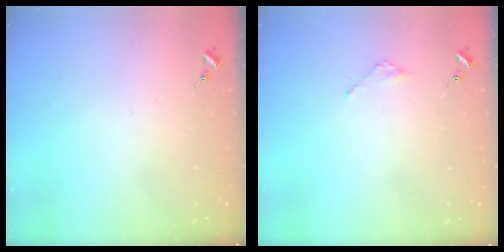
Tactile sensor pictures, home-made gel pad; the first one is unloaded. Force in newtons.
{"total": 2.1, "press": 2.1, "slide": 0.2}